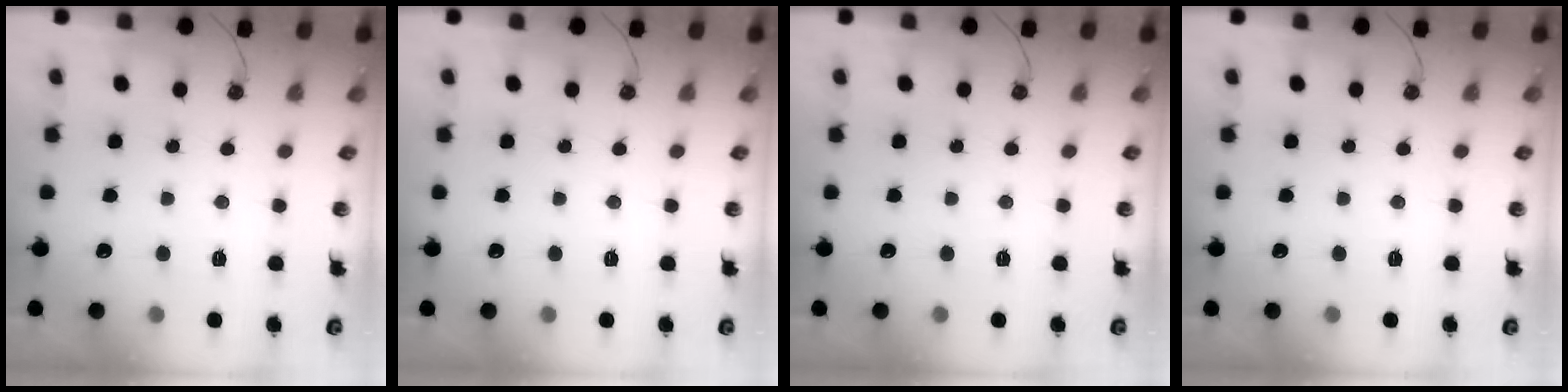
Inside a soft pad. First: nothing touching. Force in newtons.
{"total": 0.0}
{"total": 0.0}
{"total": 0.0}